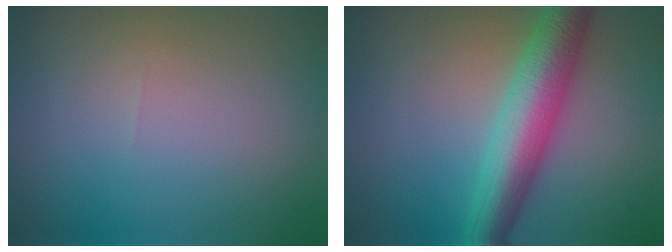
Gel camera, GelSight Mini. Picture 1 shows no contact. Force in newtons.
{"total": 7.1, "press": 7.1, "slide": 0.1}